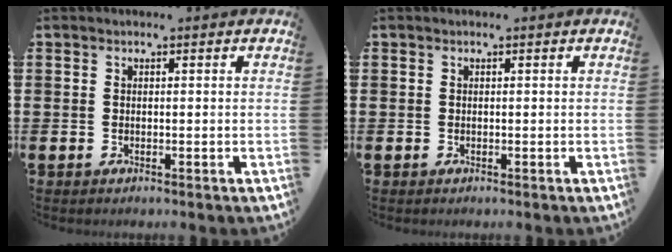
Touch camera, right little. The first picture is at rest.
{"total": 0.0}